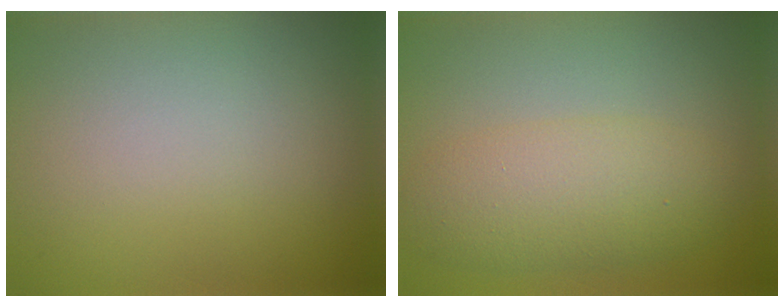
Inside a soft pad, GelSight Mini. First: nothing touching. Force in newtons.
{"total": 4.8, "press": 4.8, "slide": 0.0}